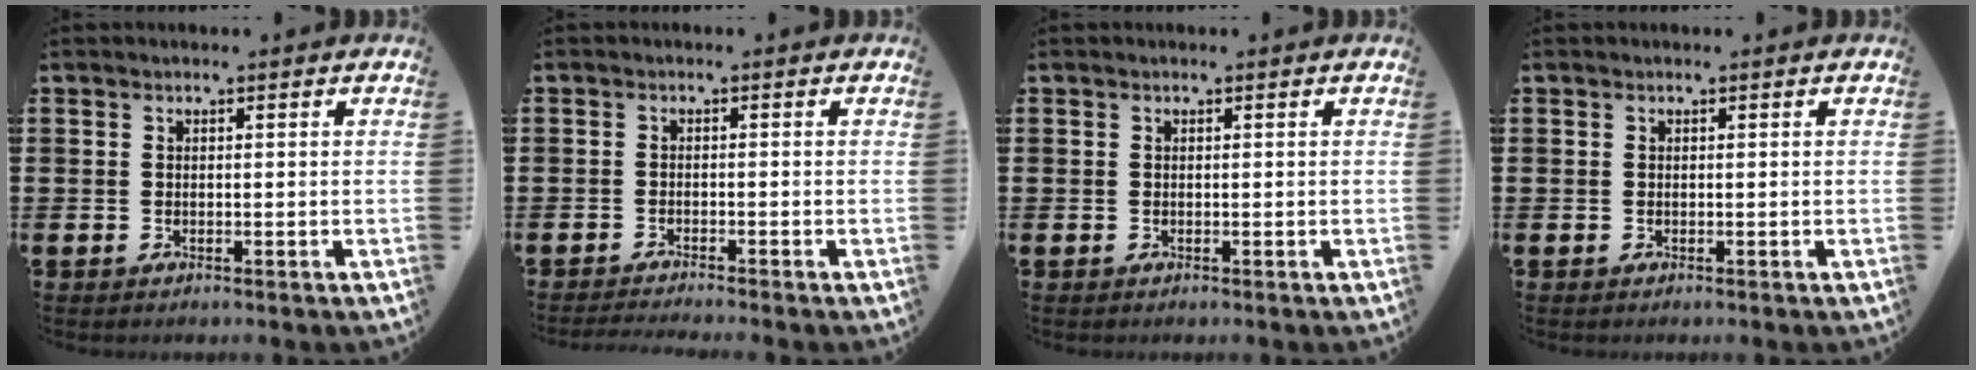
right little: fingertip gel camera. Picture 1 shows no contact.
{"total": 1.0, "force": [-1.0, -0.2, 0.2], "torque": [-0.004, -0.001, -0.020]}
{"total": 0.0}
{"total": 0.0}